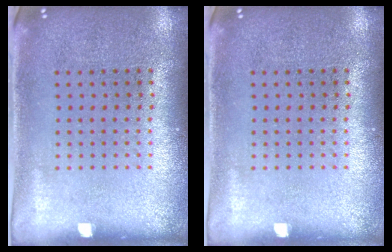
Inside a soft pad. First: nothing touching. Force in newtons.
{"total": 0.0}